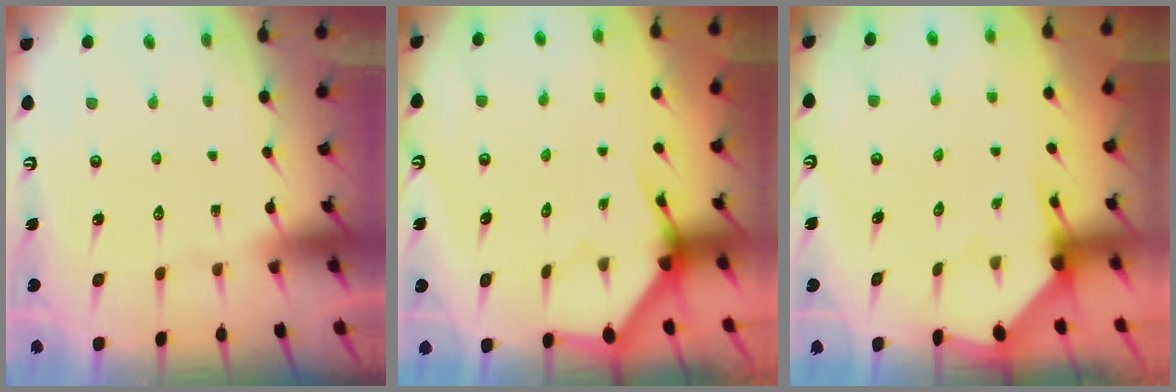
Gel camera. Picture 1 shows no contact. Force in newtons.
{"total": 3.4, "press": 3.4, "slide": 0.3}
{"total": 3.2, "press": 3.2, "slide": 0.3}